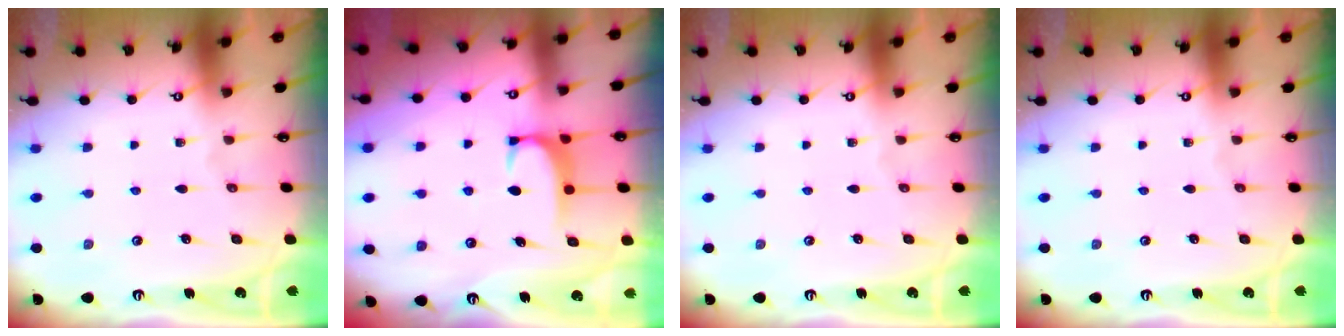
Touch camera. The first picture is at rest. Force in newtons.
{"total": 1.7, "press": 1.6, "slide": 0.5}
{"total": 0.0}
{"total": 0.0}